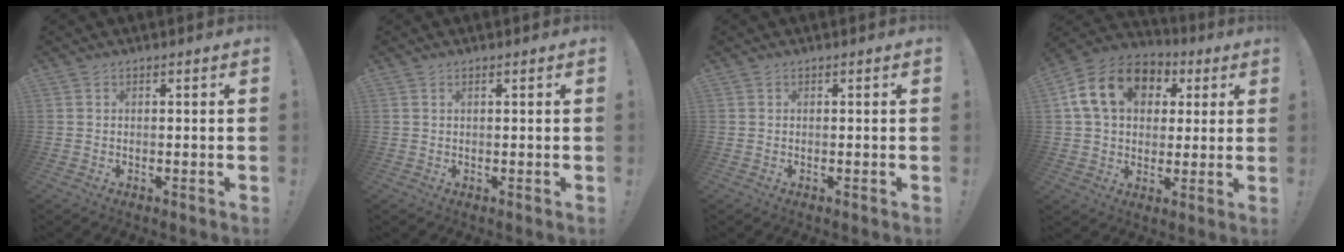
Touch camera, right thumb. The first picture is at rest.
{"total": 0.8, "force": [0.4, 0.0, 0.7], "torque": [-0.007, -0.002, 0.004]}
{"total": 0.0}
{"total": 17.1, "force": [5.3, 12.7, 10.1], "torque": [-0.158, 0.007, 0.103]}